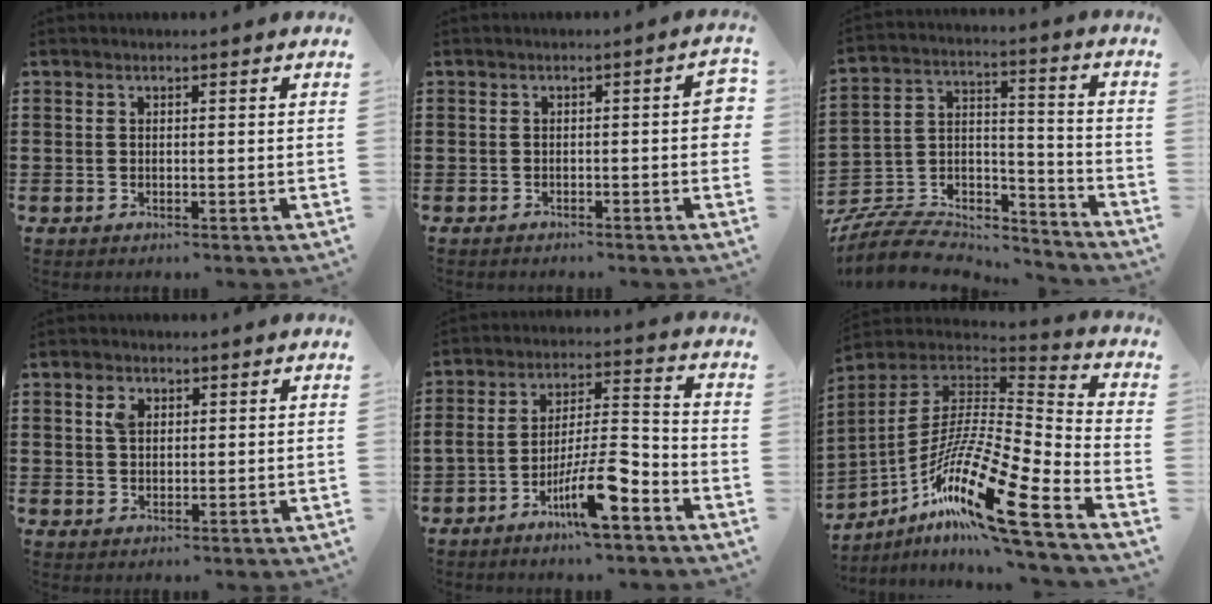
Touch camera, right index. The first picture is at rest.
{"total": 3.1, "force": [-1.0, 0.6, 2.9], "torque": [-0.037, -0.001, -0.020]}
{"total": 9.0, "force": [-8.3, 2.6, 2.2], "torque": [-0.055, 0.008, -0.168]}
{"total": 2.5, "force": [1.1, 1.8, 1.4], "torque": [-0.034, 0.007, 0.019]}
{"total": 10.8, "force": [-6.4, 2.5, 8.3], "torque": [-0.151, 0.012, -0.117]}
{"total": 17.6, "force": [-11.1, 2.2, 13.5], "torque": [-0.262, 0.002, -0.207]}